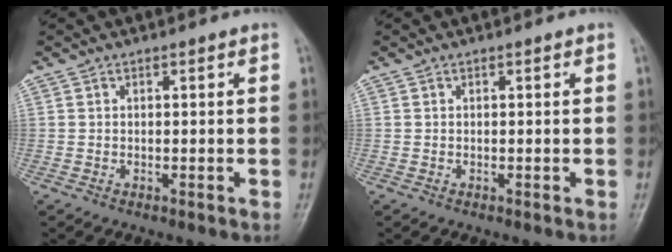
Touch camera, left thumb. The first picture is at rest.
{"total": 0.0}